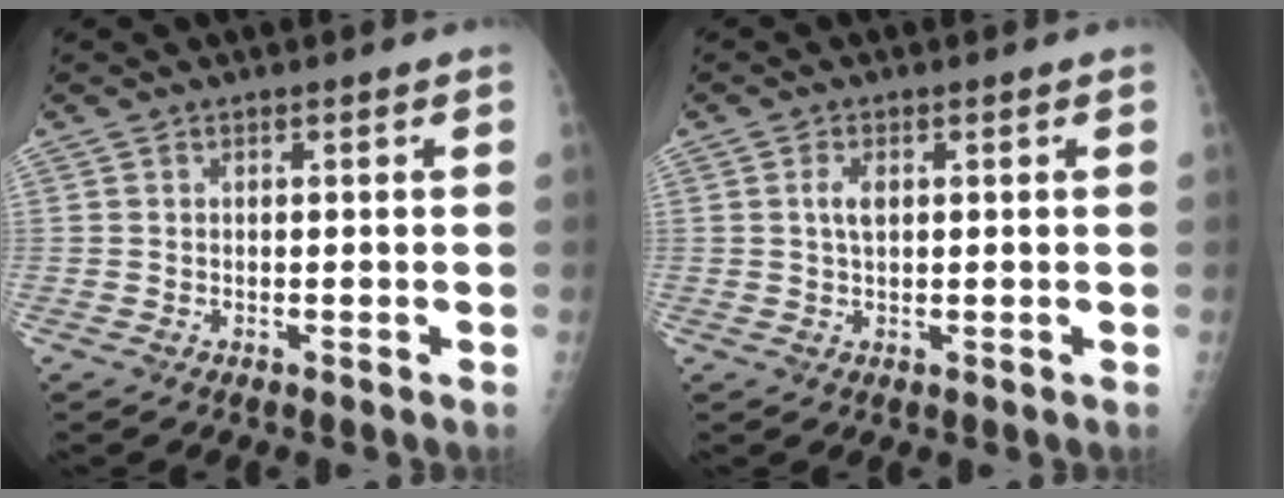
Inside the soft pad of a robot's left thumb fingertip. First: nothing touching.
{"total": 2.4, "force": [0.5, 1.2, 2.0], "torque": [-0.038, 0.003, 0.009]}